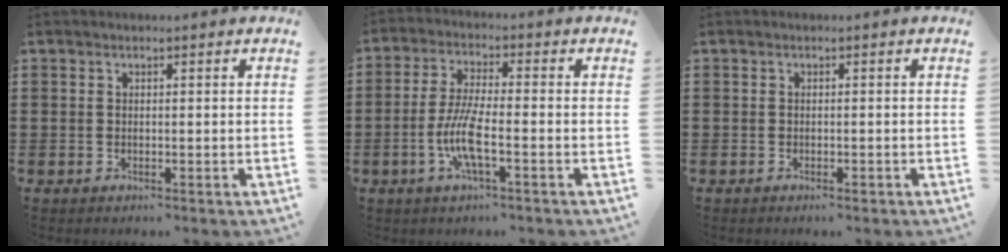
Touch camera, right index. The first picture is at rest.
{"total": 7.2, "force": [-2.4, 1.6, 6.6], "torque": [-0.151, -0.013, -0.053]}
{"total": 0.6, "force": [-0.5, 0.2, 0.4], "torque": [-0.011, -0.004, -0.008]}